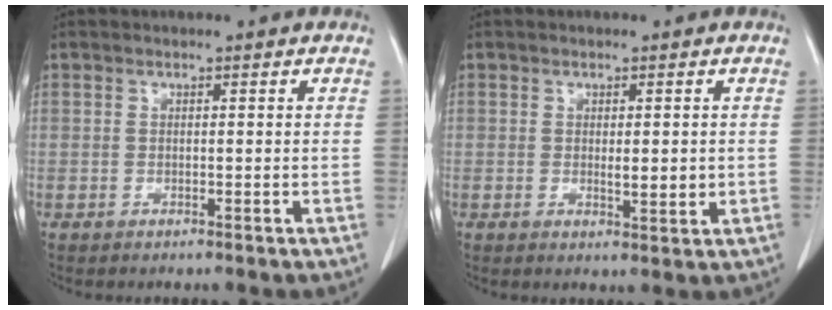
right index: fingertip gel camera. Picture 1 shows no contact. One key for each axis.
{"total": 2.9, "fx": 0.0, "fy": 1.0, "fz": 2.8, "tx": -0.040, "ty": -0.005, "tz": 0.002}